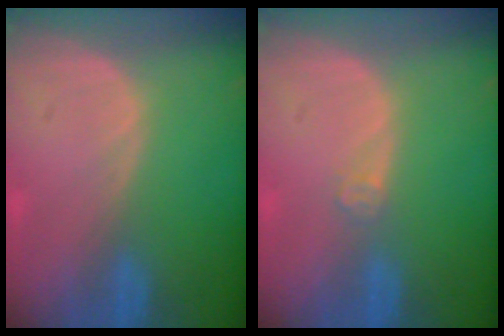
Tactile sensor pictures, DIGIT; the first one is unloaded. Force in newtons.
{"total": 1.5, "press": 1.2, "slide": 0.9}